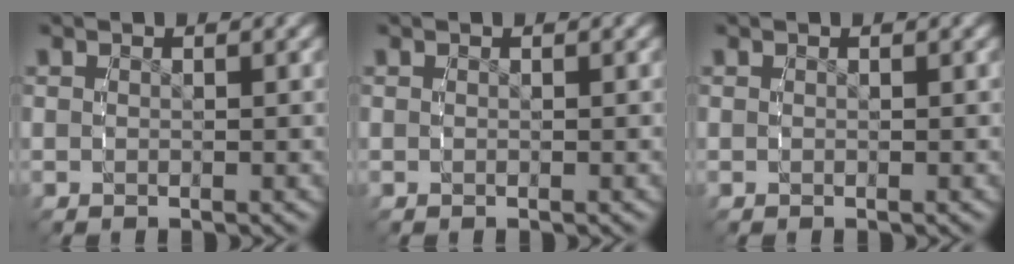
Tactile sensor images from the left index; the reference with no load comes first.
{"total": 0.0}
{"total": 0.0}